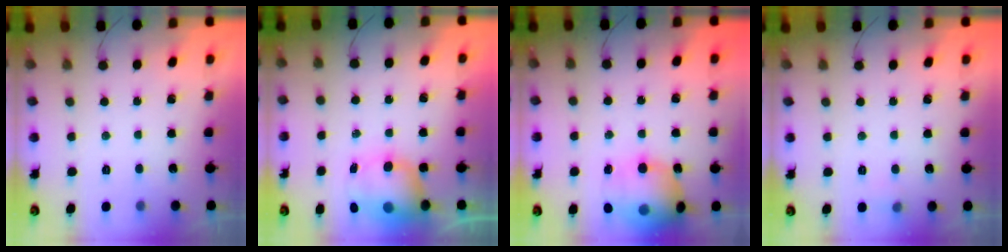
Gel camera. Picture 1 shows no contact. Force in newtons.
{"total": 8.4, "press": 8.1, "slide": 2.3}
{"total": 16.0, "press": 15.7, "slide": 3.1}
{"total": 7.2, "press": 3.7, "slide": 6.2}